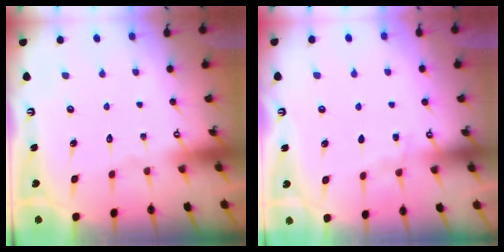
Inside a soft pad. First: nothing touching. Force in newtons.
{"total": 4.0, "press": 4.0, "slide": 0.5}